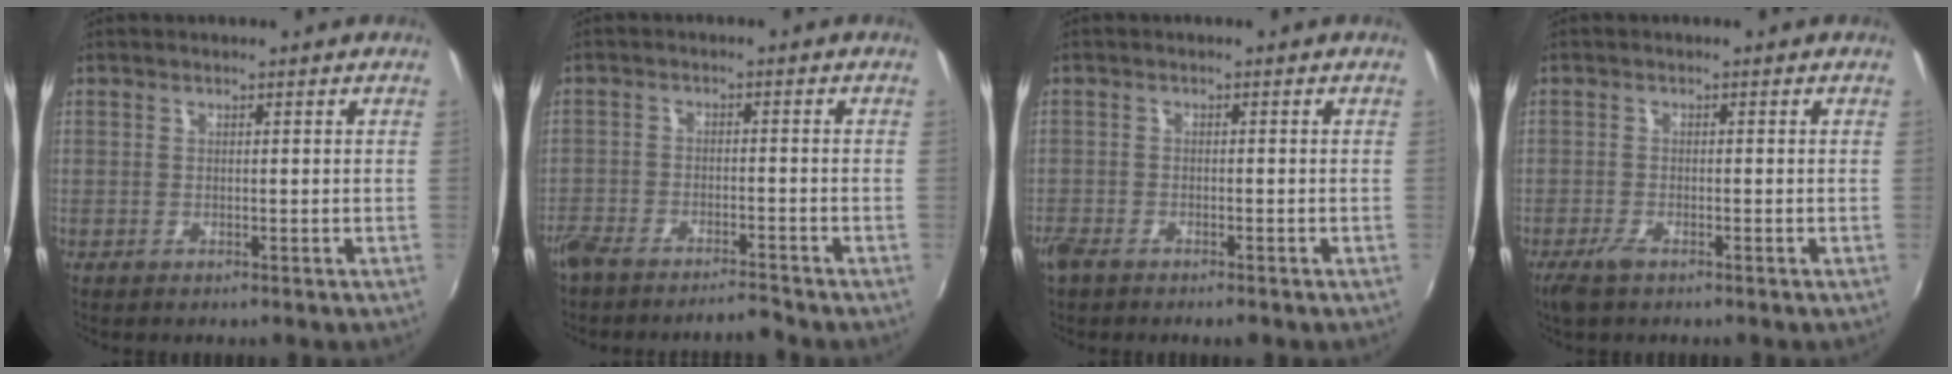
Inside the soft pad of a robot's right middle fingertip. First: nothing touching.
{"total": 6.5, "force": [-6.1, 1.0, 2.1], "torque": [-0.064, -0.009, -0.106]}
{"total": 3.9, "force": [-3.0, 1.4, 2.0], "torque": [-0.055, -0.012, -0.060]}
{"total": 2.8, "force": [-2.0, 0.8, 1.8], "torque": [-0.047, -0.006, -0.039]}